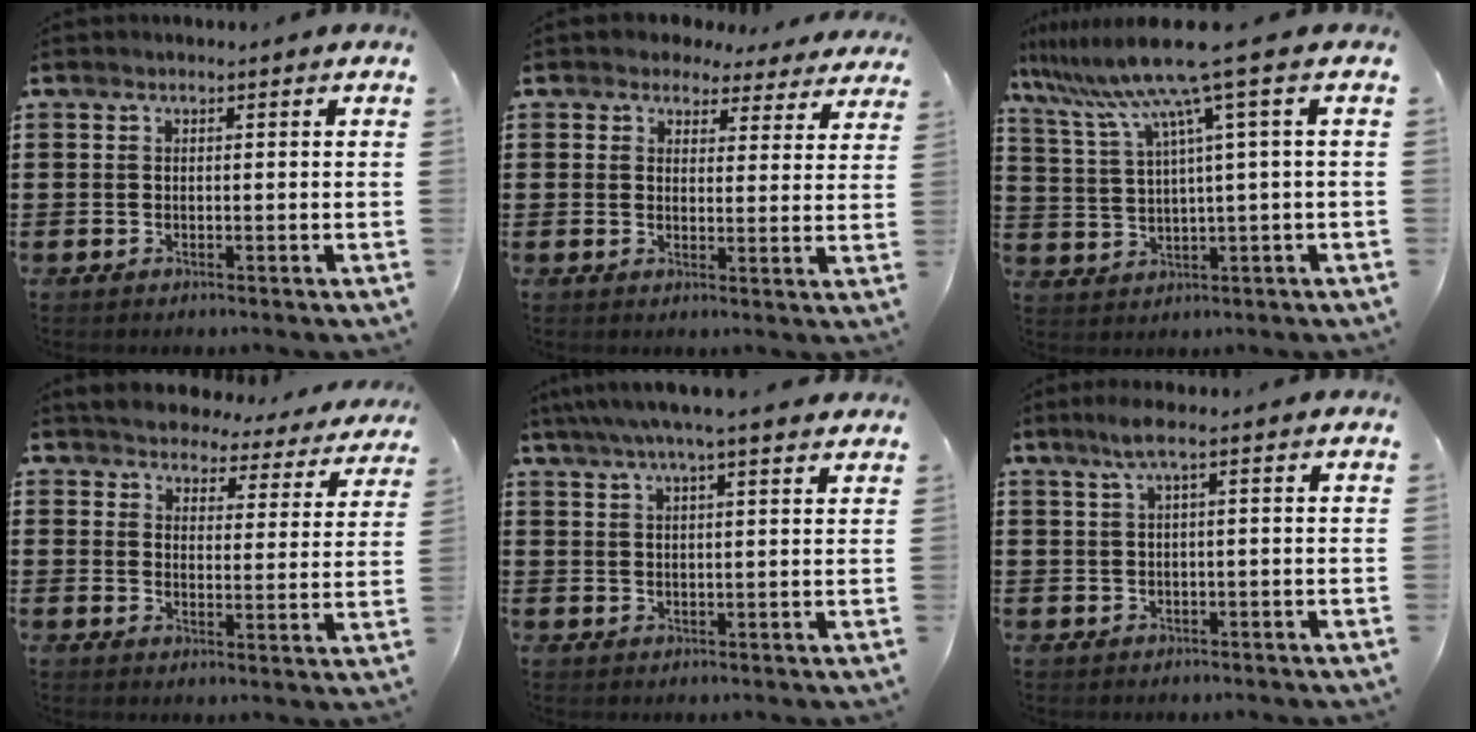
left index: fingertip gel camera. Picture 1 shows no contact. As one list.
[{"total": 3.7, "force": [3.3, 1.6, 0.5], "torque": [-0.019, -0.009, 0.058]}, {"total": 9.8, "force": [5.8, -0.6, 7.8], "torque": [-0.184, -0.031, 0.091]}, {"total": 4.2, "force": [4.1, 0.7, -0.2], "torque": [-0.023, -0.030, 0.069]}, {"total": 4.9, "force": [4.0, 0.0, 2.9], "torque": [-0.068, -0.008, 0.070]}, {"total": 2.7, "force": [0.8, 0.0, 2.6], "torque": [-0.050, -0.001, 0.015]}]